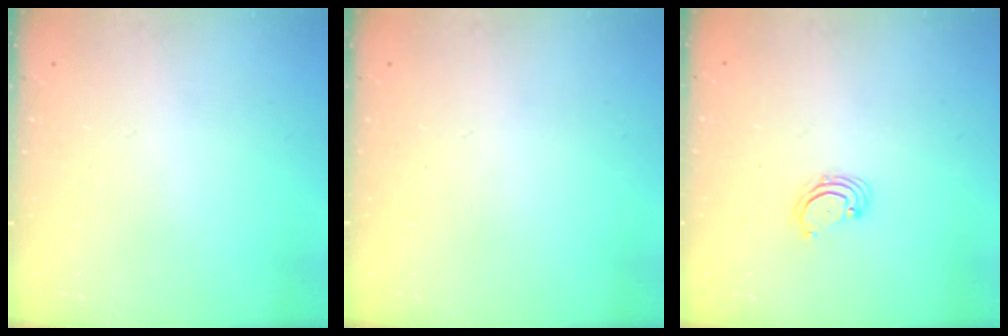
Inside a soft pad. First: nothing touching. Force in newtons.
{"total": 0.0}
{"total": 2.6, "press": 2.6, "slide": 0.3}